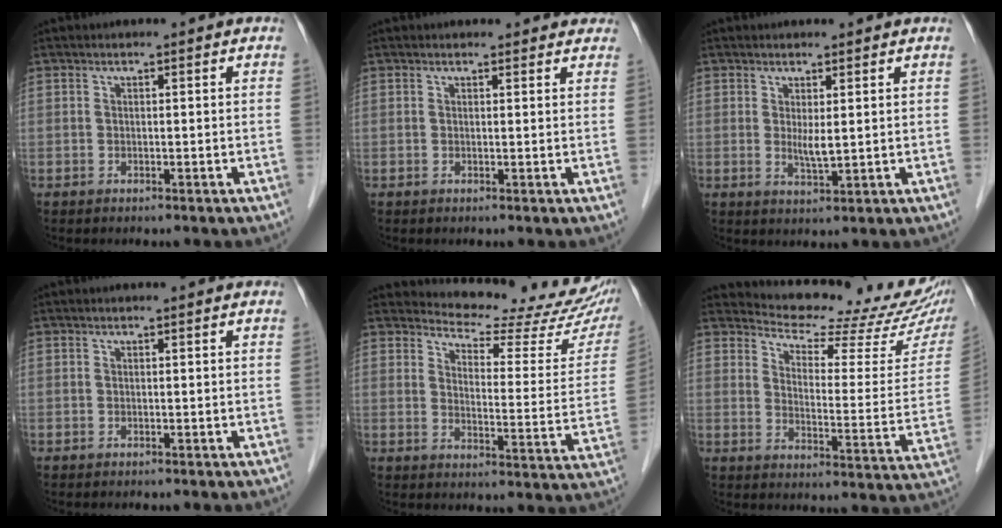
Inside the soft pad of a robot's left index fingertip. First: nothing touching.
{"total": 4.3, "force": [3.9, 1.6, 0.5], "torque": [0.005, 0.007, 0.032]}
{"total": 2.4, "force": [0.6, 0.5, 2.3], "torque": [-0.047, -0.008, 0.017]}
{"total": 0.0}
{"total": 18.0, "force": [16.9, 3.7, 5.0], "torque": [-0.053, -0.069, 0.182]}
{"total": 18.0, "force": [16.9, 2.5, 5.6], "torque": [-0.078, -0.071, 0.200]}